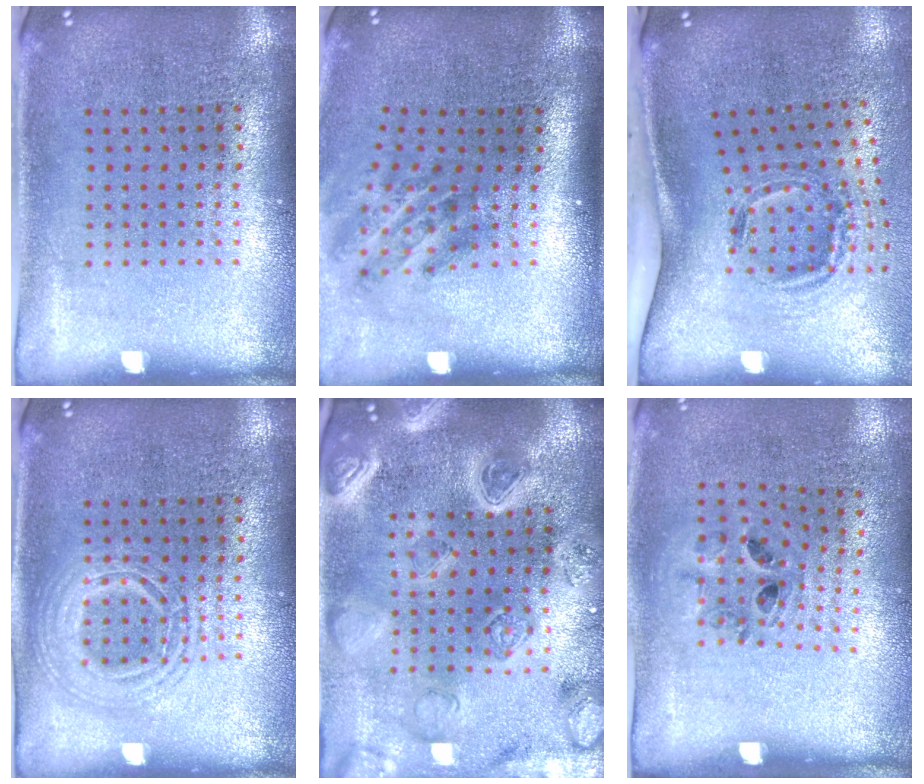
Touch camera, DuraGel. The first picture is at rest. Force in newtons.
{"total": 1.9, "press": 1.2, "slide": 1.5}
{"total": 2.0, "press": 1.3, "slide": 1.5}
{"total": 2.5, "press": 2.5, "slide": 0.3}
{"total": 4.5, "press": 4.0, "slide": 2.2}
{"total": 1.1, "press": 0.9, "slide": 0.7}